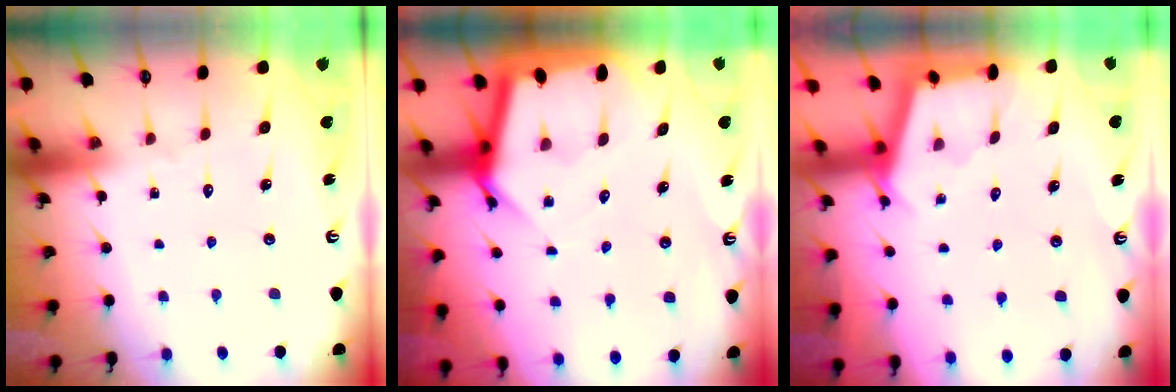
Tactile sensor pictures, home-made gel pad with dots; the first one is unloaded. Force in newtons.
{"total": 8.8, "press": 8.8, "slide": 0.7}
{"total": 2.4, "press": 2.4, "slide": 0.2}